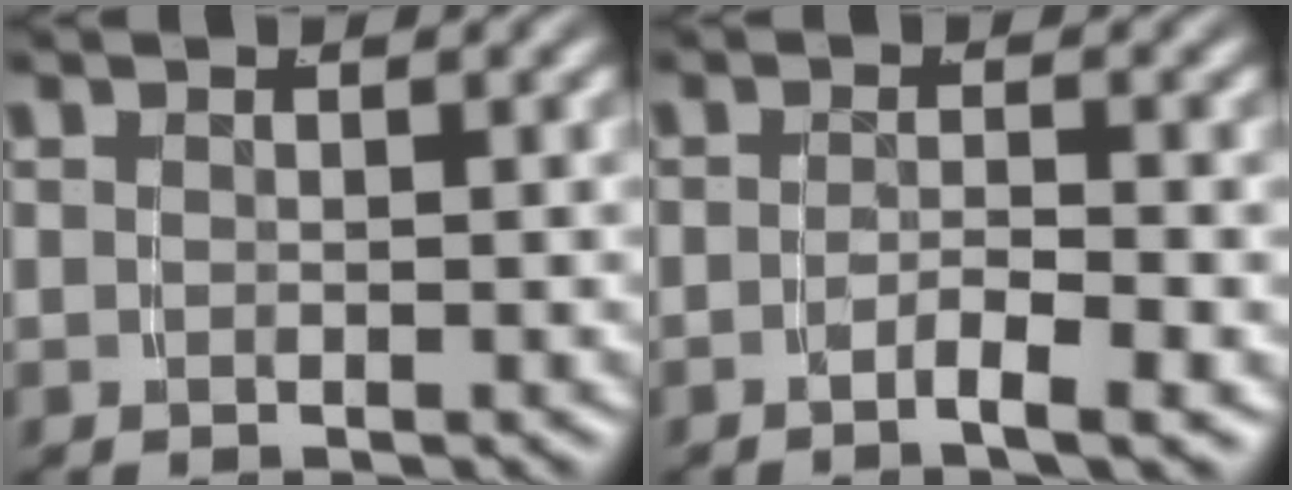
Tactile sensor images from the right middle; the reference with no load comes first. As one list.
[{"total": 2.4, "force": [-1.7, -0.2, 1.7], "torque": [-0.029, -0.005, -0.030]}]